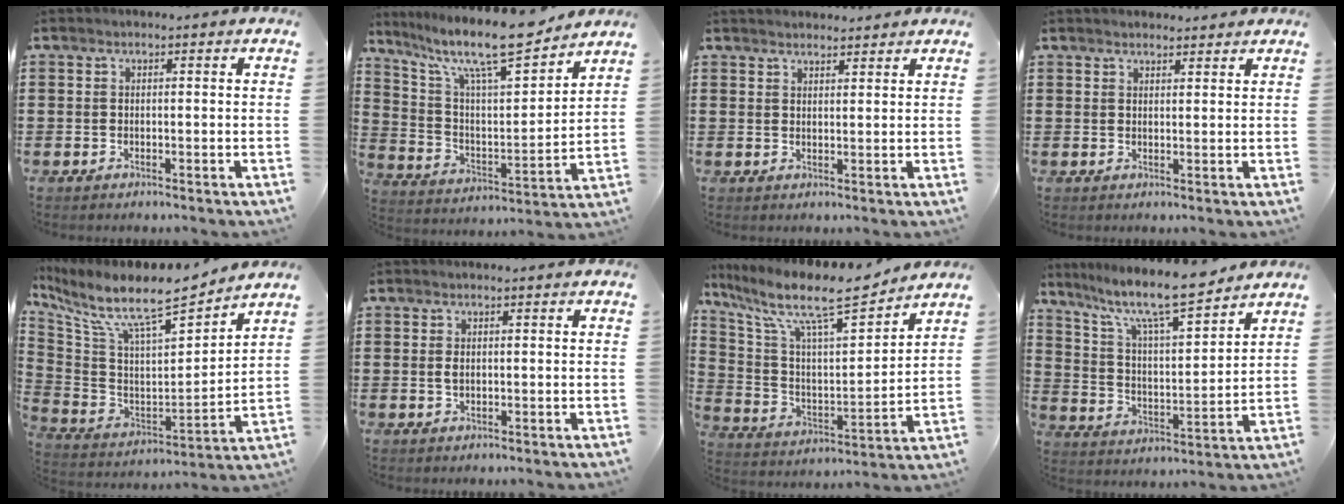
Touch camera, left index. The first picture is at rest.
{"total": 12.4, "force": [9.9, 2.0, 7.2], "torque": [-0.159, -0.060, 0.164]}
{"total": 2.0, "force": [1.9, 0.3, -0.1], "torque": [-0.003, 0.001, 0.038]}
{"total": 1.8, "force": [1.7, 0.4, 0.0], "torque": [-0.004, 0.003, 0.034]}
{"total": 10.0, "force": [8.0, 1.6, 5.7], "torque": [-0.146, -0.060, 0.132]}
{"total": 1.2, "force": [0.1, 0.6, 1.0], "torque": [-0.022, 0.003, 0.001]}
{"total": 12.0, "force": [9.1, 2.2, 7.6], "torque": [-0.174, -0.056, 0.150]}
{"total": 9.8, "force": [8.2, 0.8, 5.3], "torque": [-0.125, -0.053, 0.135]}